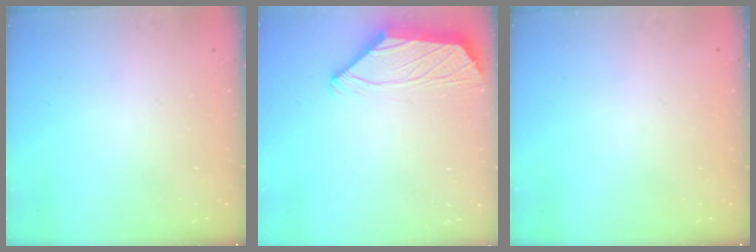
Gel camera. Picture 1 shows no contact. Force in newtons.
{"total": 2.0, "press": 1.9, "slide": 0.7}
{"total": 0.0}